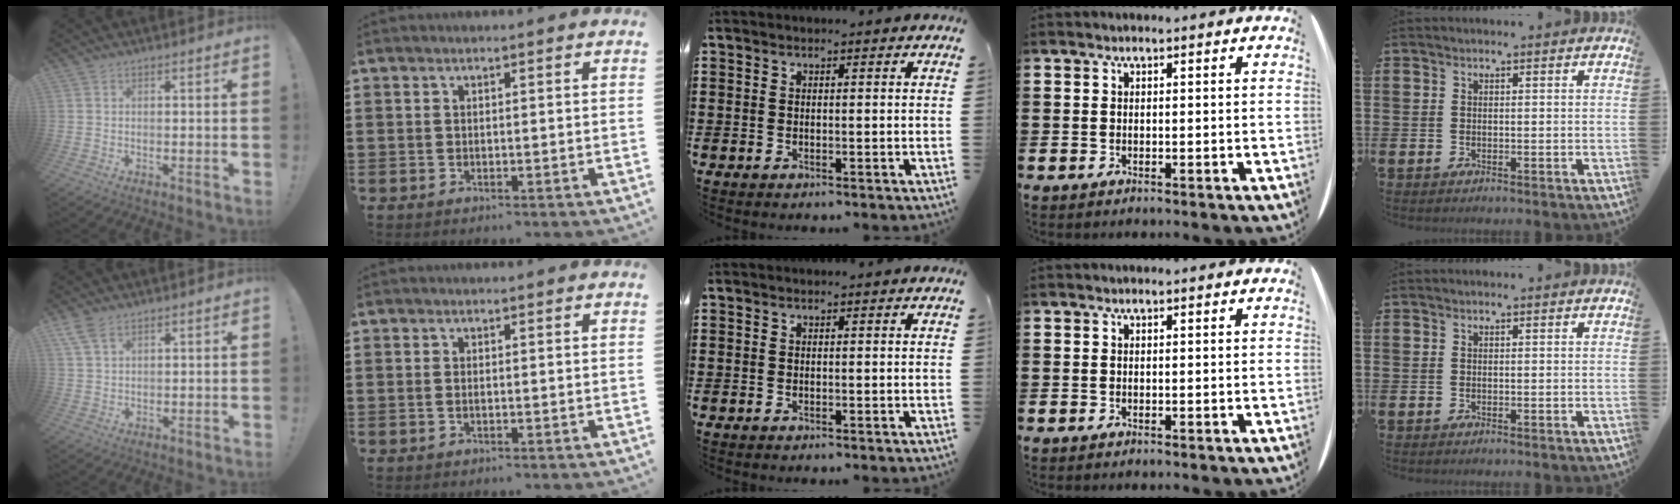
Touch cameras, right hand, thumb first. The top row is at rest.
{"thumb": {"total": 4.9, "force": [3.3, 2.1, 2.9], "torque": [-0.057, -0.012, 0.065]}, "index": {"total": 0.7, "force": [-0.1, 0.2, 0.7], "torque": [-0.015, -0.002, -0.002]}}